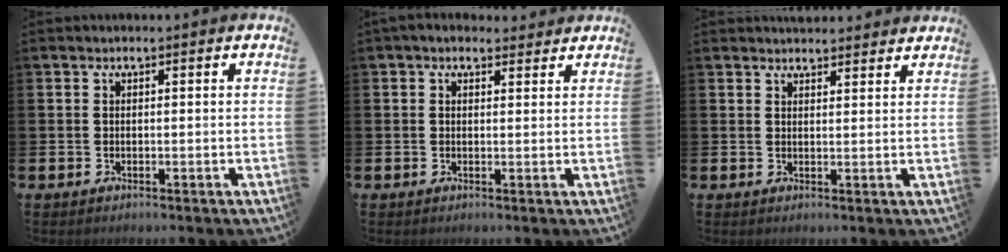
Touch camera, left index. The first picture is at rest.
{"total": 1.9, "force": [1.6, 0.8, 0.4], "torque": [0.002, -0.002, 0.025]}
{"total": 2.5, "force": [2.5, 0.4, -0.1], "torque": [0.011, -0.015, 0.043]}